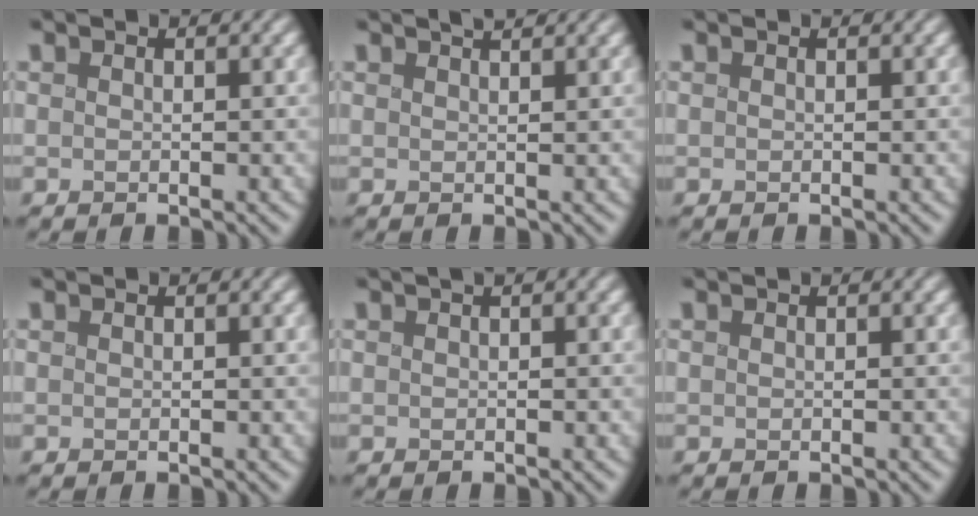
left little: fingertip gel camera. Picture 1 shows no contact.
{"total": 1.7, "force": [1.3, 0.4, 0.9], "torque": [0.001, 0.010, 0.010]}
{"total": 0.0}
{"total": 0.0}
{"total": 1.4, "force": [0.7, 0.5, 1.1], "torque": [-0.011, 0.004, 0.010]}
{"total": 0.0}